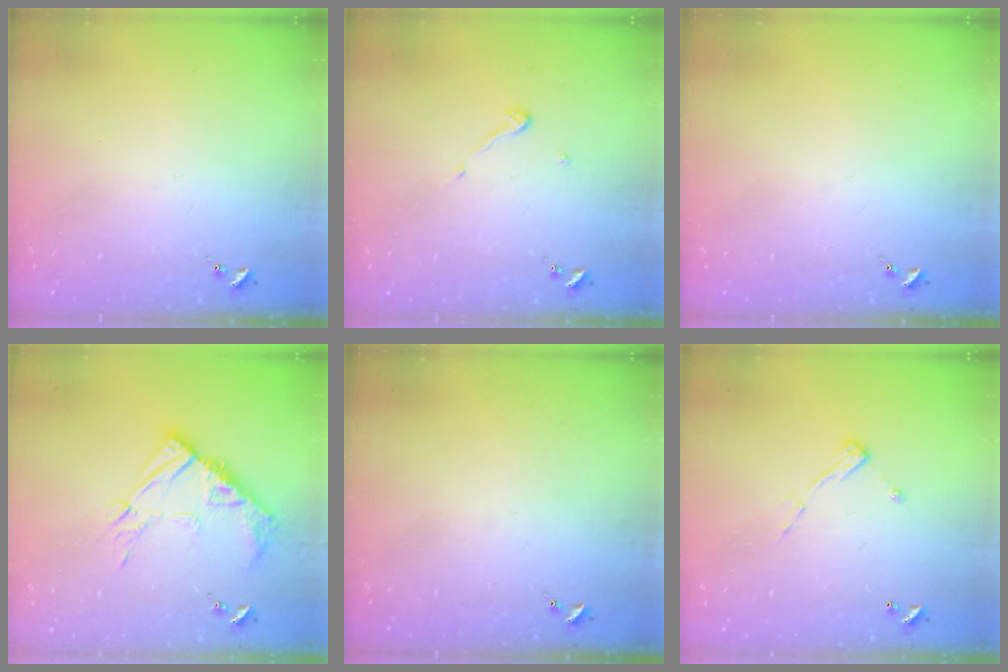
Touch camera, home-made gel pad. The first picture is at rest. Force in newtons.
{"total": 3.7, "press": 3.7, "slide": 0.3}
{"total": 0.0}
{"total": 12.2, "press": 12.1, "slide": 0.9}
{"total": 0.0}
{"total": 6.7, "press": 6.7, "slide": 0.3}